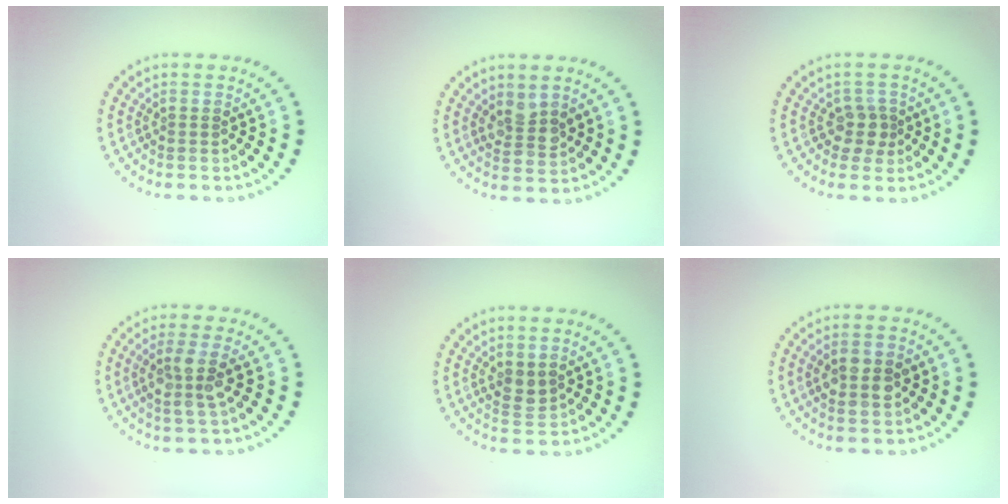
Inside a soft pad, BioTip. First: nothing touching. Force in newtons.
{"total": 2.4, "press": 2.2, "slide": 0.8}
{"total": 2.1, "press": 1.8, "slide": 1.2}
{"total": 3.0, "press": 2.7, "slide": 1.2}
{"total": 1.7, "press": 1.6, "slide": 0.6}
{"total": 3.0, "press": 3.0, "slide": 0.1}